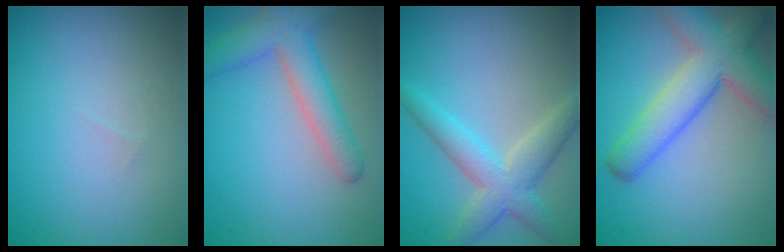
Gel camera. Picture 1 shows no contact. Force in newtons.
{"total": 4.7, "press": 4.7, "slide": 0.2}
{"total": 3.5, "press": 3.5, "slide": 0.2}
{"total": 7.1, "press": 7.0, "slide": 0.4}